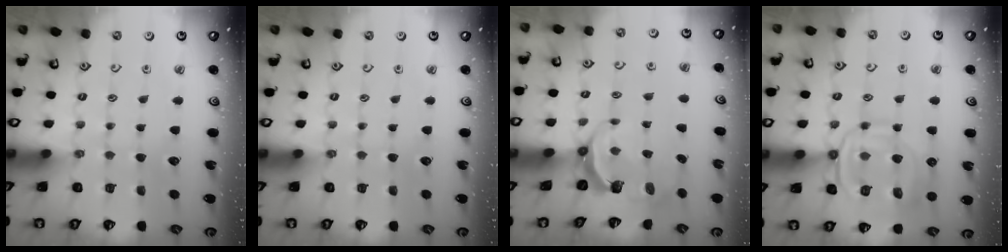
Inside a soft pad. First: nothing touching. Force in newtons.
{"total": 0.0}
{"total": 6.8, "press": 5.6, "slide": 3.9}
{"total": 12.6, "press": 12.6, "slide": 1.2}